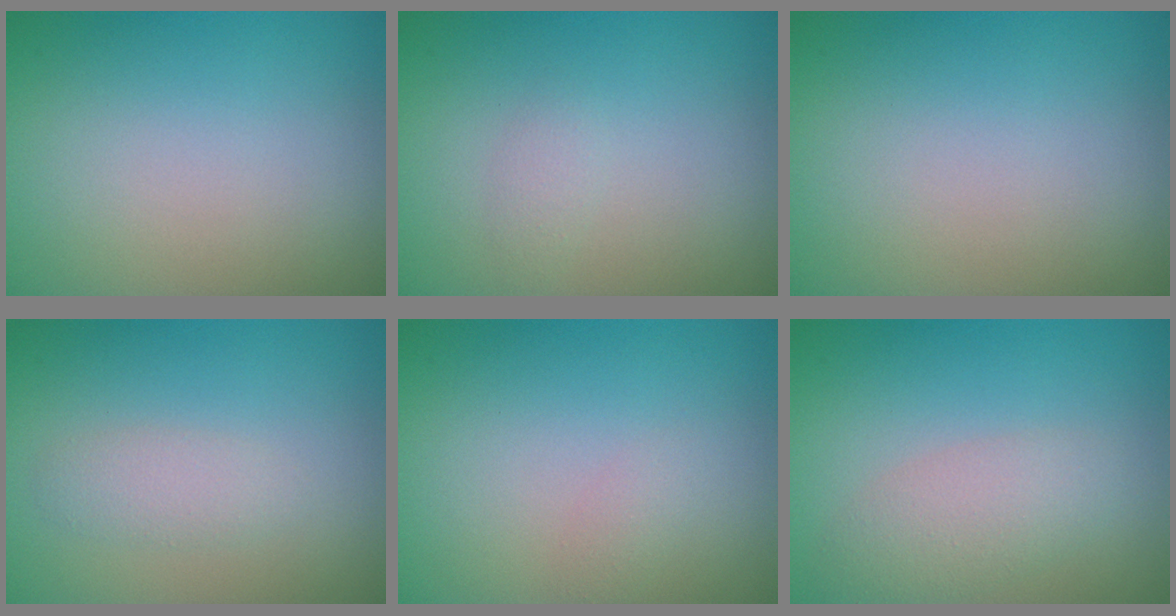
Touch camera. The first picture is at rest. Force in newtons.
{"total": 0.9, "press": 0.9, "slide": 0.0}
{"total": 0.0}
{"total": 1.5, "press": 1.5, "slide": 0.1}
{"total": 0.7, "press": 0.7, "slide": 0.0}
{"total": 2.8, "press": 2.8, "slide": 0.2}